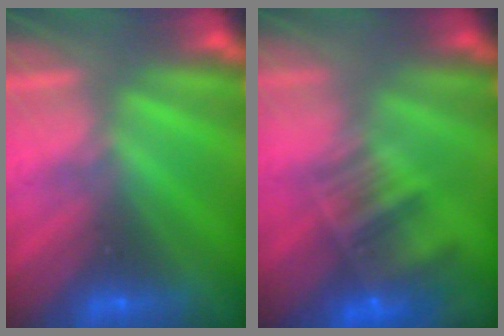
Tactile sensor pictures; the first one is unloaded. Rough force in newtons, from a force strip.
{"total": 7.6}